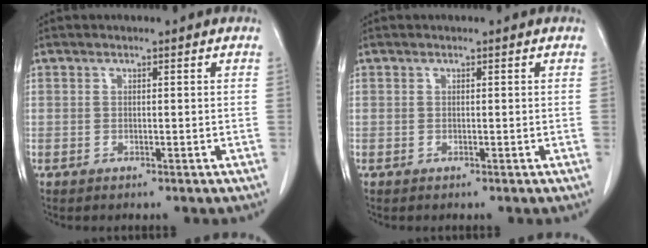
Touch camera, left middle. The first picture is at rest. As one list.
[{"total": 0.0}]